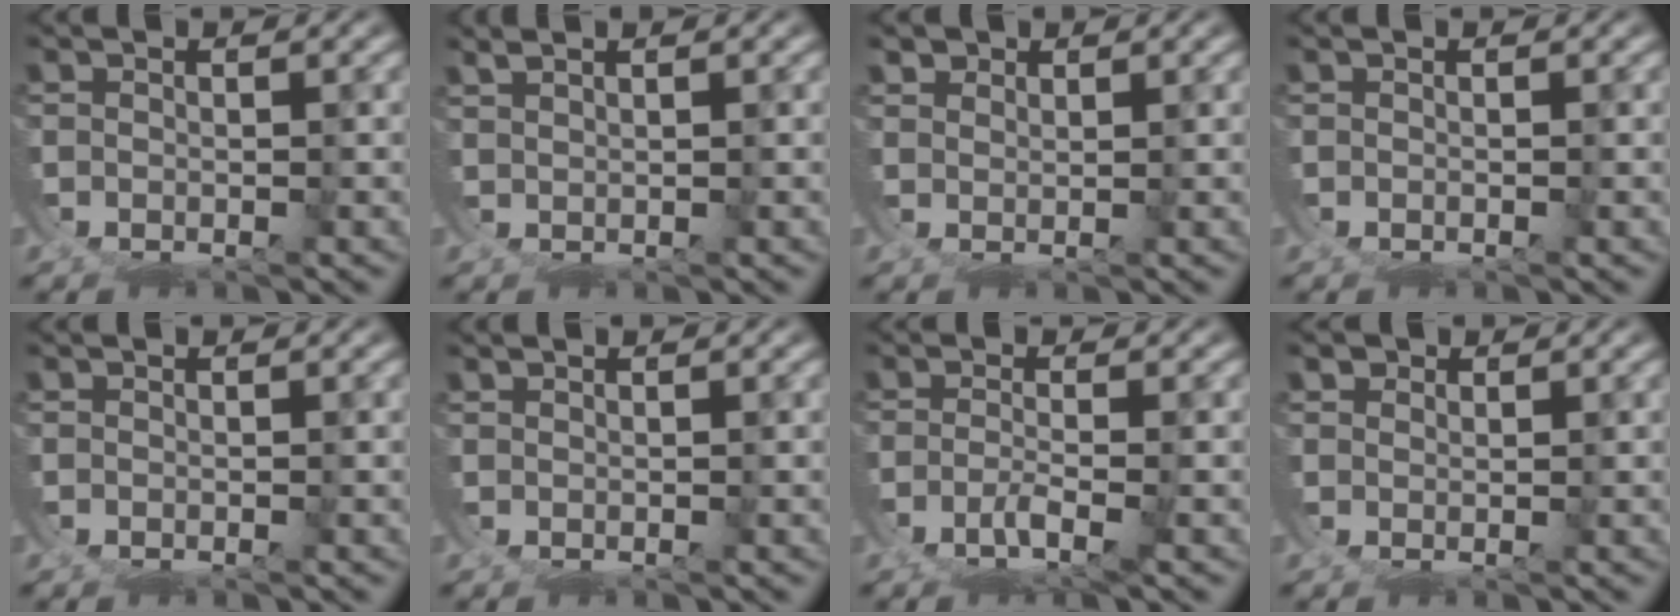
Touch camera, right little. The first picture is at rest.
{"total": 2.5, "force": [2.1, -1.3, -0.5], "torque": [0.016, 0.013, 0.034]}
{"total": 2.6, "force": [2.1, -1.3, -1.0], "torque": [0.023, -0.003, 0.040]}
{"total": 0.0}
{"total": 0.0}
{"total": 1.2, "force": [0.9, -0.6, -0.3], "torque": [0.013, 0.007, 0.014]}
{"total": 2.2, "force": [-1.1, -0.2, 2.0], "torque": [-0.039, -0.013, -0.007]}
{"total": 1.6, "force": [1.3, -0.6, -0.6], "torque": [0.014, -0.004, 0.025]}